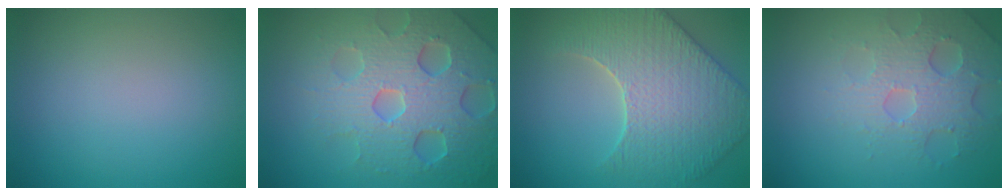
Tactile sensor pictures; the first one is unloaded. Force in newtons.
{"total": 7.3, "press": 7.2, "slide": 1.6}
{"total": 6.2, "press": 5.6, "slide": 2.7}
{"total": 4.7, "press": 3.6, "slide": 2.9}